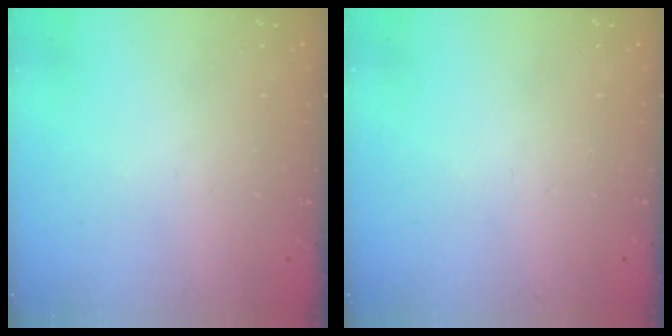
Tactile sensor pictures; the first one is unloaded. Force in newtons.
{"total": 0.0}